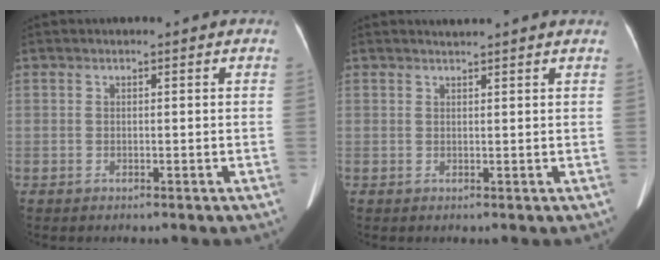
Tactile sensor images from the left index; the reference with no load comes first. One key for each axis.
{"total": 2.0, "fx": 1.9, "fy": -0.5, "fz": 0.4, "tx": -0.011, "ty": 0.008, "tz": 0.028}